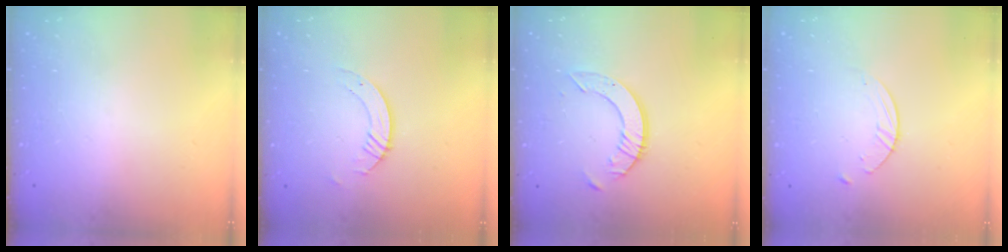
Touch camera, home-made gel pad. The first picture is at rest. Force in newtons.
{"total": 3.7, "press": 3.6, "slide": 0.4}
{"total": 6.9, "press": 6.8, "slide": 0.7}
{"total": 2.7, "press": 2.6, "slide": 0.3}